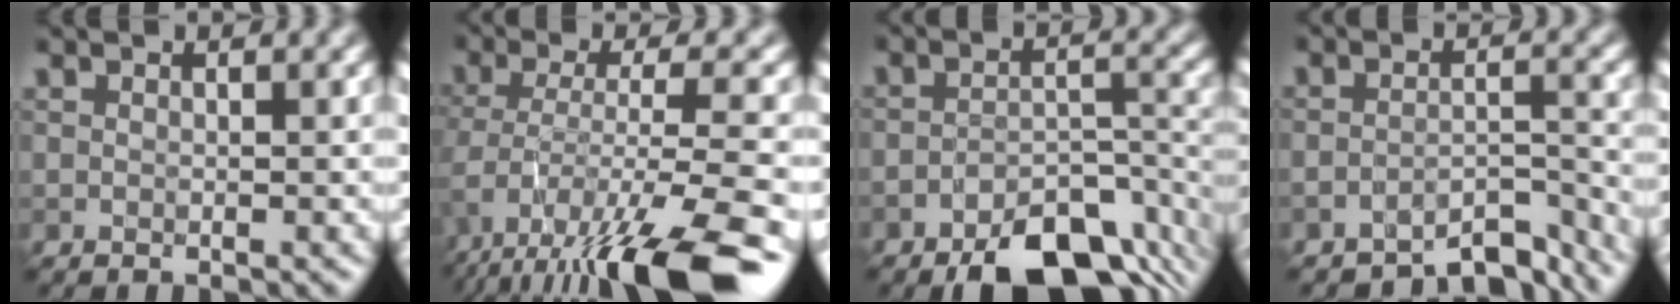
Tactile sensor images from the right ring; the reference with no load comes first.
{"total": 10.8, "force": [-6.7, 2.8, 8.0], "torque": [-0.140, -0.013, -0.109]}
{"total": 9.6, "force": [-7.0, 3.9, 5.4], "torque": [-0.073, -0.015, -0.108]}
{"total": 5.0, "force": [-4.8, 0.8, 1.3], "torque": [-0.016, -0.003, -0.071]}